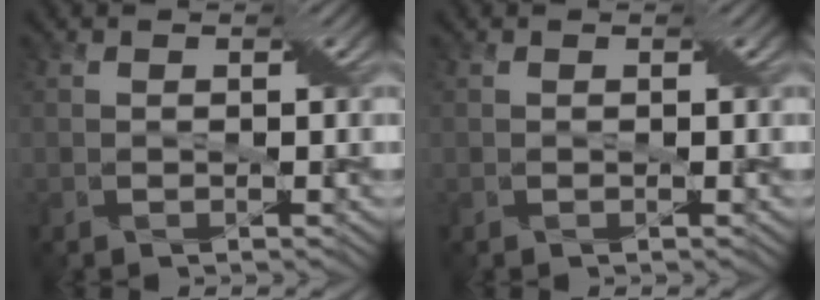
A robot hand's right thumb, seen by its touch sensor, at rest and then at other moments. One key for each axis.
{"total": 0.0}